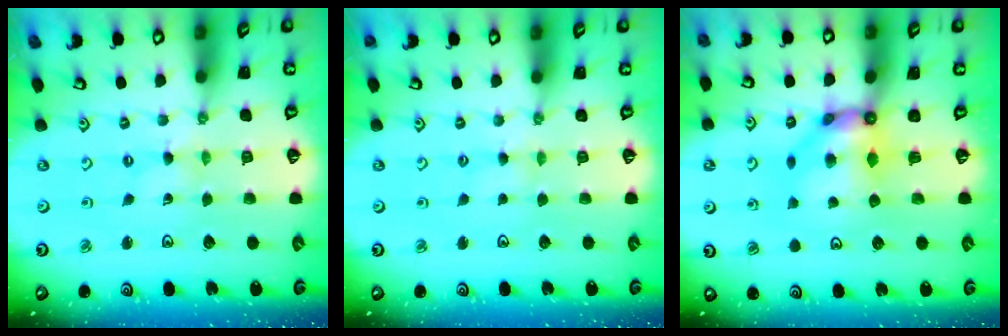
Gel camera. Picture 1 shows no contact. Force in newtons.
{"total": 2.9, "press": 2.9, "slide": 0.3}
{"total": 8.7, "press": 8.7, "slide": 0.6}